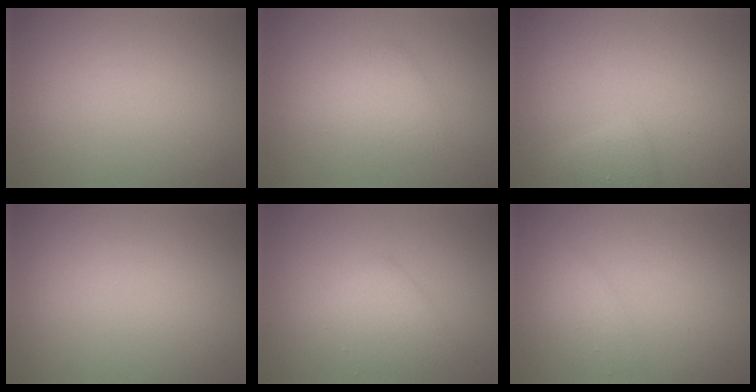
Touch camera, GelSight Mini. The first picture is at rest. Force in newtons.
{"total": 2.2, "press": 2.2, "slide": 0.1}
{"total": 1.6, "press": 1.6, "slide": 0.1}
{"total": 0.0}
{"total": 2.6, "press": 2.6, "slide": 0.1}
{"total": 1.3, "press": 1.3, "slide": 0.1}